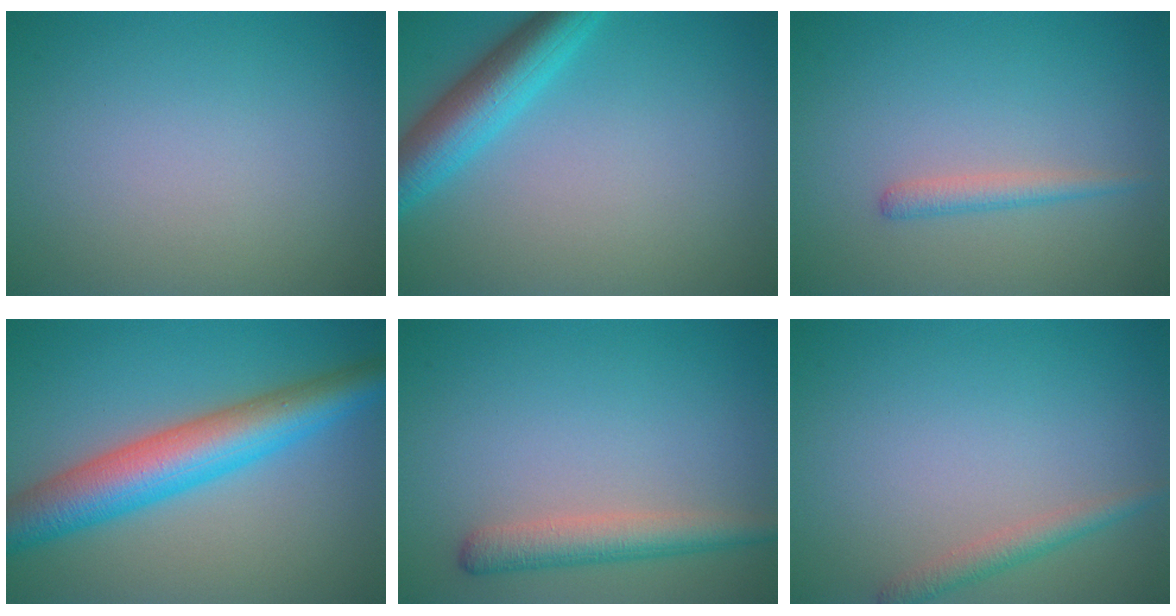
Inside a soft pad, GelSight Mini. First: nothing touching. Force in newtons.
{"total": 5.2, "press": 5.1, "slide": 0.2}
{"total": 1.5, "press": 1.5, "slide": 0.1}
{"total": 8.0, "press": 8.0, "slide": 0.2}
{"total": 3.3, "press": 3.3, "slide": 0.1}
{"total": 1.8, "press": 1.8, "slide": 0.1}